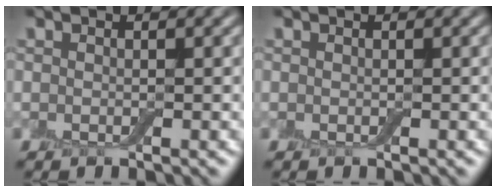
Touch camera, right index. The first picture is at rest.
{"total": 0.0}